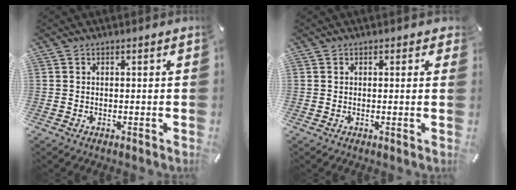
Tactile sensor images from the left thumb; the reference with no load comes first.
{"total": 0.9, "force": [0.4, 0.7, 0.4], "torque": [0.008, -0.001, 0.002]}